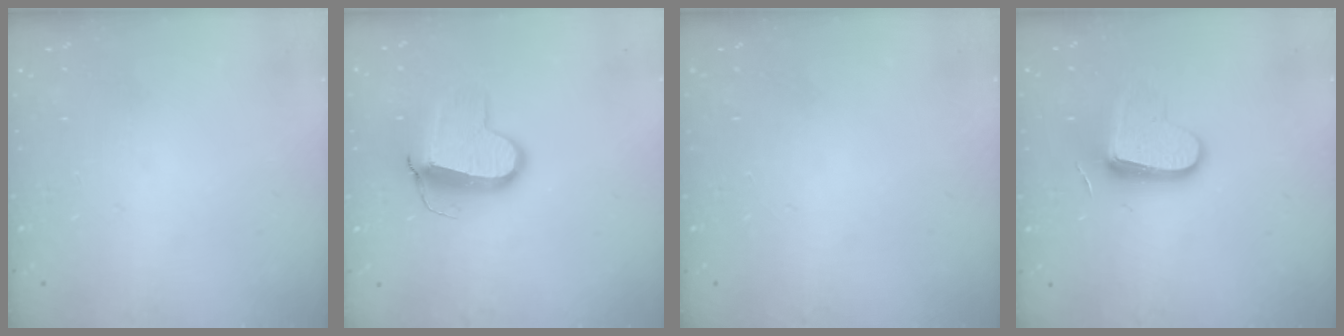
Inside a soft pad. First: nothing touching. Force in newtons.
{"total": 11.5, "press": 11.4, "slide": 1.3}
{"total": 0.0}
{"total": 11.6, "press": 11.6, "slide": 0.5}